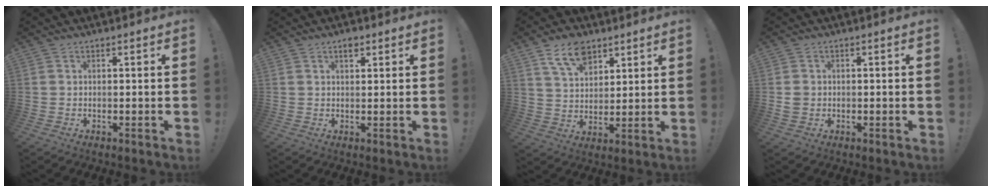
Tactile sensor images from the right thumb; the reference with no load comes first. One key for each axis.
{"total": 2.4, "fx": 1.4, "fy": 1.4, "fz": 1.4, "tx": -0.014, "ty": -0.006, "tz": 0.021}
{"total": 10.9, "fx": 6.8, "fy": 6.5, "fz": 5.5, "tx": -0.098, "ty": -0.024, "tz": 0.130}
{"total": 2.3, "fx": -0.2, "fy": 2.0, "fz": 1.2, "tx": -0.017, "ty": 0.006, "tz": -0.003}